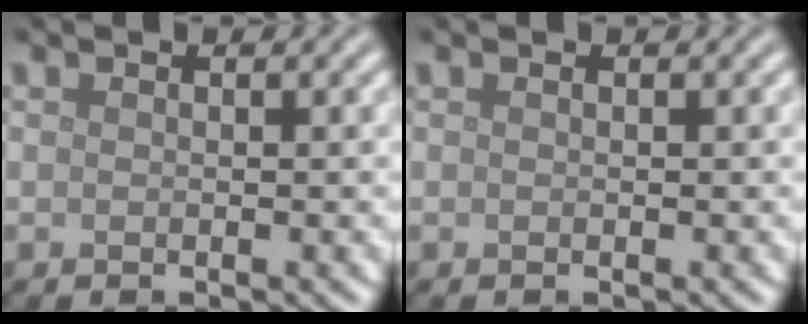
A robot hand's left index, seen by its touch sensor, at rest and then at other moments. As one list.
[{"total": 0.0}]